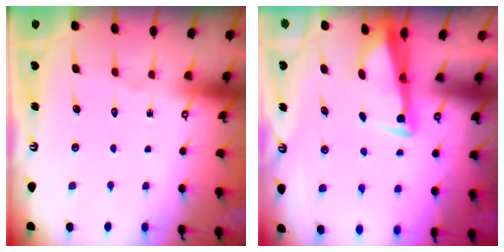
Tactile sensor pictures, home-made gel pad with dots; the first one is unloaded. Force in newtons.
{"total": 3.5, "press": 3.4, "slide": 0.9}